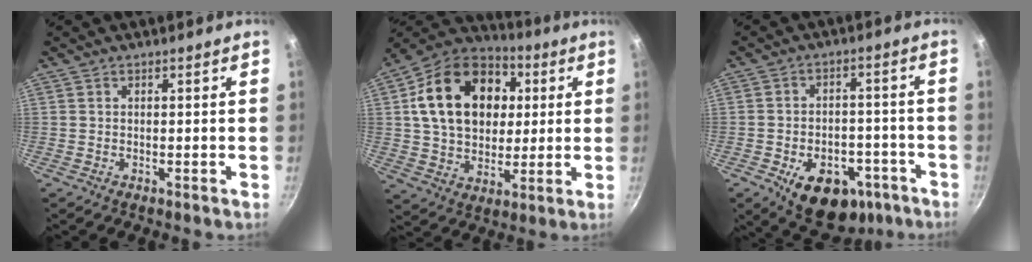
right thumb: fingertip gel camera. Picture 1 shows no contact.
{"total": 22.3, "force": [4.7, 16.3, 14.4], "torque": [-0.216, 0.015, 0.075]}
{"total": 15.2, "force": [-7.3, 9.7, 9.1], "torque": [-0.087, 0.037, -0.092]}